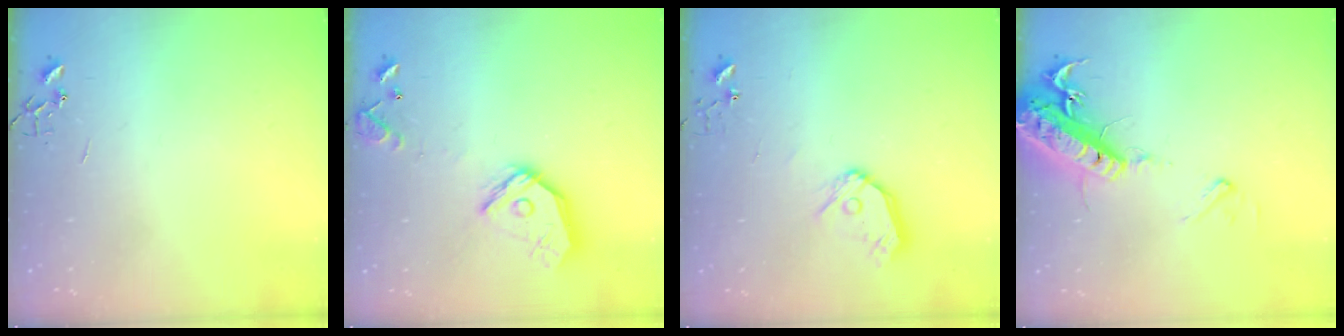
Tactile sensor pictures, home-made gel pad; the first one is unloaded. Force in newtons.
{"total": 14.6, "press": 14.4, "slide": 1.8}
{"total": 9.9, "press": 9.8, "slide": 1.3}
{"total": 18.9, "press": 18.5, "slide": 3.9}